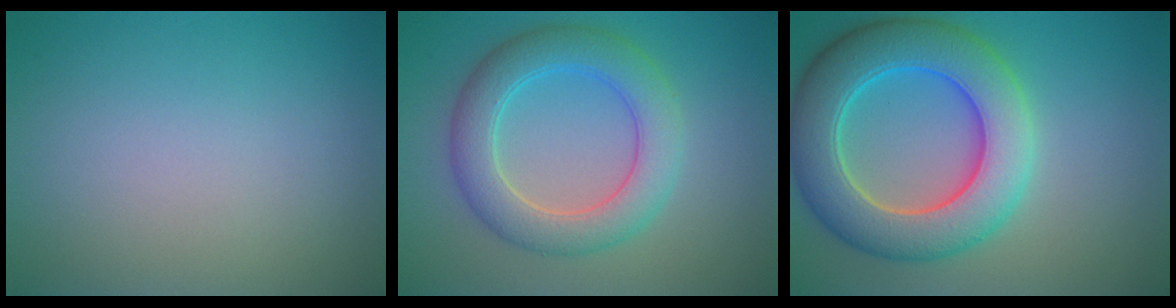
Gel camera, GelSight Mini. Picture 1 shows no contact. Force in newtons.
{"total": 5.6, "press": 5.6, "slide": 0.2}
{"total": 9.4, "press": 9.4, "slide": 0.3}